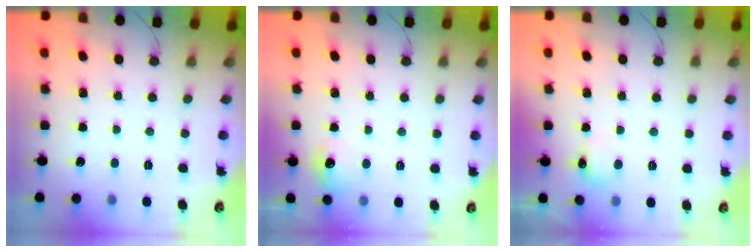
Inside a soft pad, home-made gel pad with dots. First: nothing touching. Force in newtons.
{"total": 7.5, "press": 7.4, "slide": 1.5}
{"total": 5.7, "press": 5.6, "slide": 1.5}